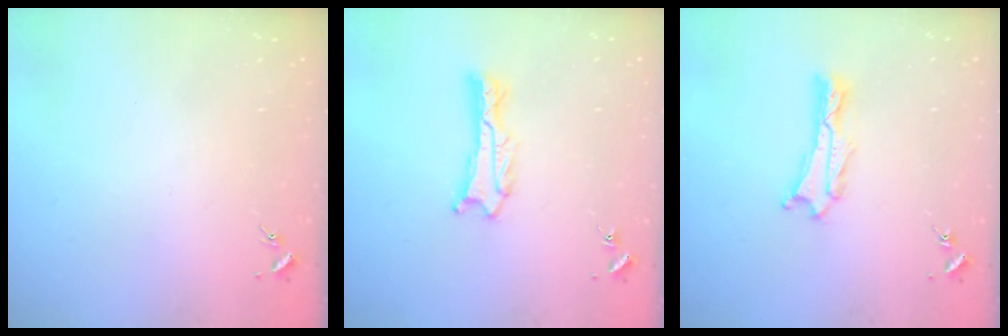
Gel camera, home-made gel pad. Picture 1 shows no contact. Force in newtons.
{"total": 1.1, "press": 1.1, "slide": 0.2}
{"total": 1.2, "press": 1.2, "slide": 0.2}